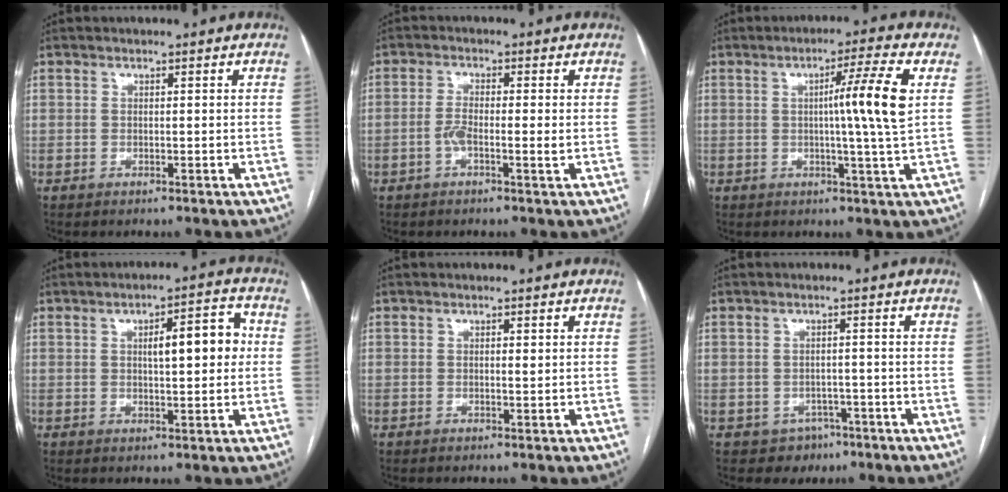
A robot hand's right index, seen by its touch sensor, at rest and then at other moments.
{"total": 3.4, "force": [-0.7, 0.6, 3.3], "torque": [-0.066, 0.002, -0.015]}
{"total": 8.5, "force": [1.2, -1.9, 8.2], "torque": [-0.131, 0.000, 0.024]}
{"total": 7.6, "force": [1.2, 2.0, 7.2], "torque": [-0.102, 0.022, 0.018]}
{"total": 0.8, "force": [0.2, 0.2, 0.7], "torque": [-0.013, -0.001, 0.003]}
{"total": 3.5, "force": [-1.9, 2.9, 0.6], "torque": [-0.003, 0.009, -0.019]}